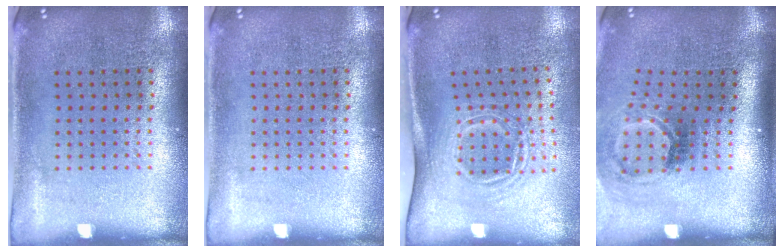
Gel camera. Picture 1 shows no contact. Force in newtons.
{"total": 0.0}
{"total": 1.7, "press": 1.2, "slide": 1.2}
{"total": 1.9, "press": 1.2, "slide": 1.4}